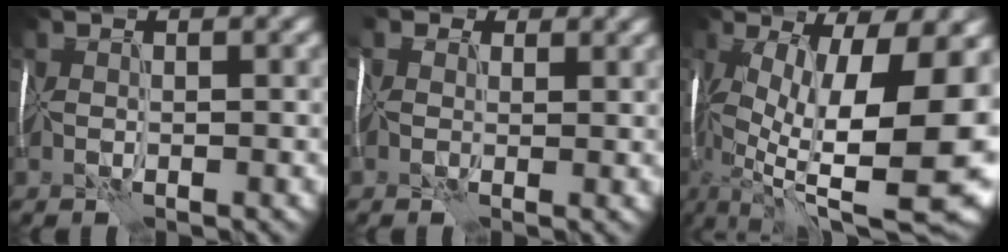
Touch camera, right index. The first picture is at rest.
{"total": 3.3, "force": [1.4, 2.4, 1.8], "torque": [-0.053, 0.015, 0.004]}
{"total": 16.7, "force": [-2.4, 6.1, 15.3], "torque": [-0.253, -0.014, -0.032]}